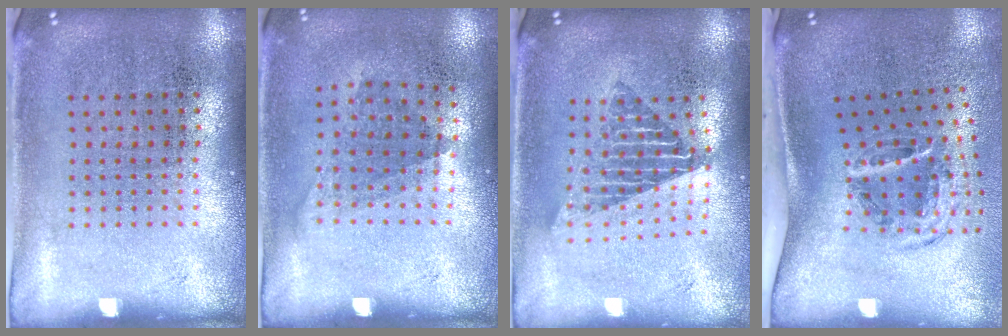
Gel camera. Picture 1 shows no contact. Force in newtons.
{"total": 1.1, "press": 0.8, "slide": 0.7}
{"total": 1.7, "press": 1.4, "slide": 1.0}
{"total": 2.0, "press": 1.2, "slide": 1.6}